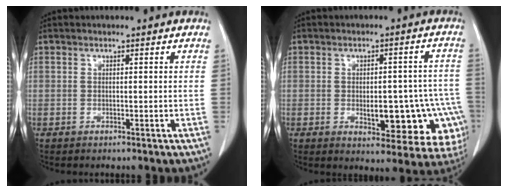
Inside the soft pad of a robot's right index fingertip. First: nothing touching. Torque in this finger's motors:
{"motor_torque": [0.62, 0.13, 0.21, 0.03]}